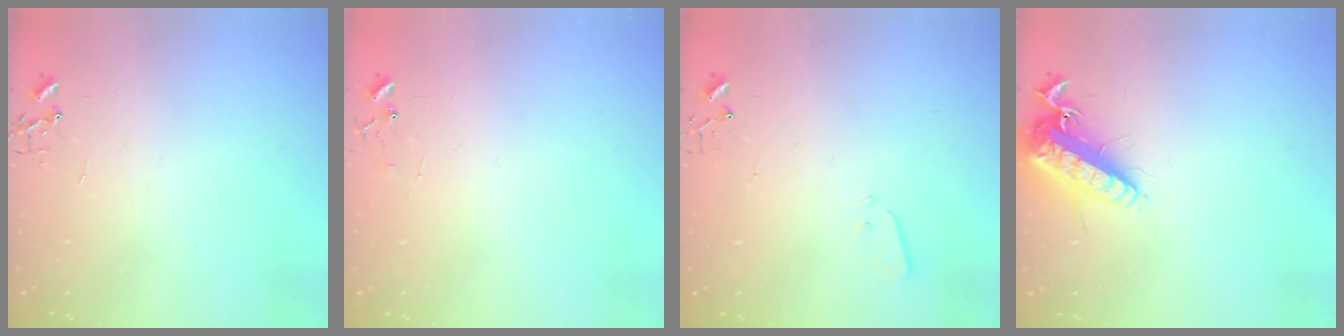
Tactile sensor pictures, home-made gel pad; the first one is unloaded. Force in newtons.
{"total": 6.9, "press": 6.9, "slide": 0.4}
{"total": 2.2, "press": 2.1, "slide": 0.3}
{"total": 15.9, "press": 15.5, "slide": 3.3}